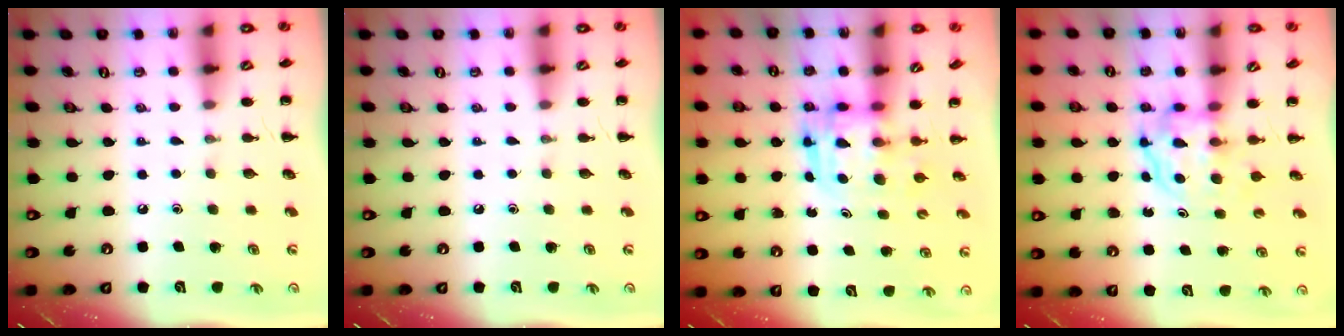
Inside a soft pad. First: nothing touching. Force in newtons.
{"total": 0.0}
{"total": 3.2, "press": 3.2, "slide": 0.3}
{"total": 3.7, "press": 3.7, "slide": 0.2}